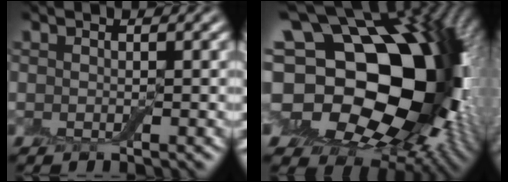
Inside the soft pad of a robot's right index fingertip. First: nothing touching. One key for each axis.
{"total": 20.8, "fx": -0.2, "fy": 14.8, "fz": 14.7, "tx": -0.240, "ty": 0.002, "tz": -0.003}